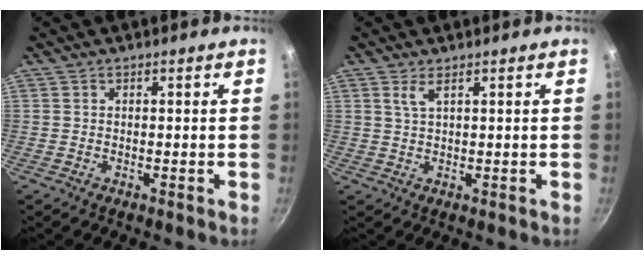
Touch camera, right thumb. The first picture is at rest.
{"total": 2.2, "force": [1.2, 0.6, 1.8], "torque": [-0.036, -0.006, 0.026]}